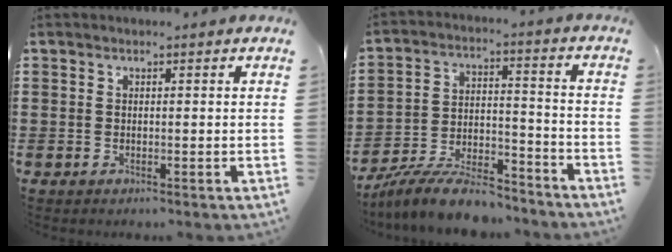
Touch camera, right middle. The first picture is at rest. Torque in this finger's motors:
{"motor_torque": [1.27, 0.06, 0.80, 0.21]}